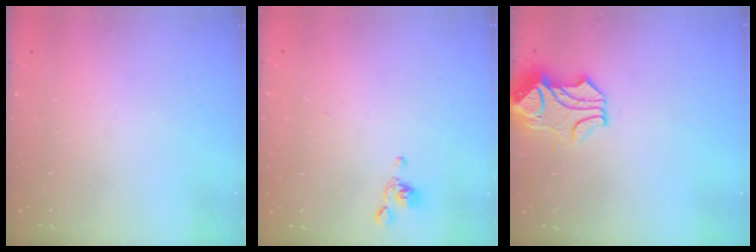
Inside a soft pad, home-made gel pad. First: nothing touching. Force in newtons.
{"total": 2.0, "press": 2.0, "slide": 0.1}
{"total": 1.5, "press": 0.8, "slide": 1.3}